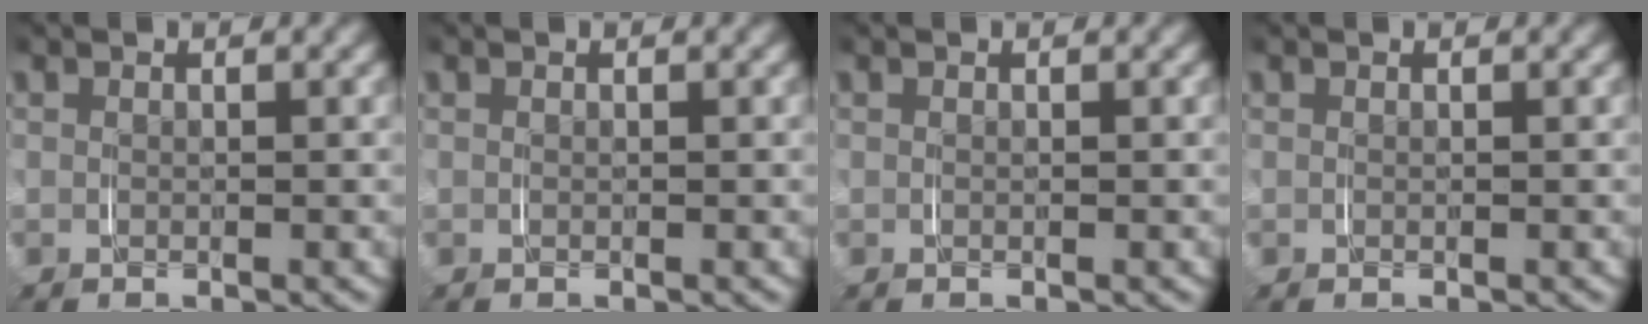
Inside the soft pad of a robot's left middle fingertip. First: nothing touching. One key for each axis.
{"total": 0.0}
{"total": 0.0}
{"total": 0.0}